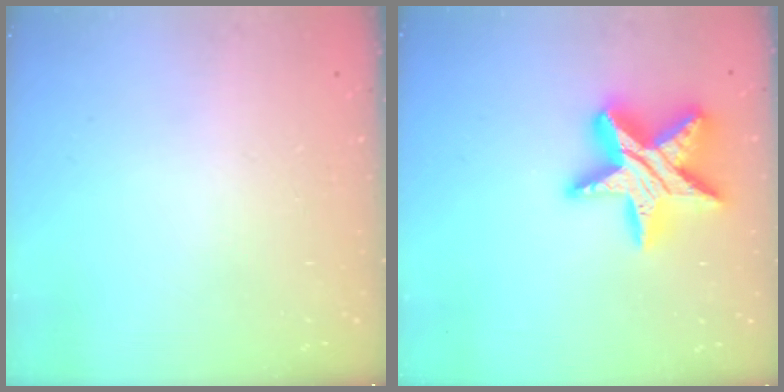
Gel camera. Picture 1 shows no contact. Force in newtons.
{"total": 19.7, "press": 19.7, "slide": 1.5}